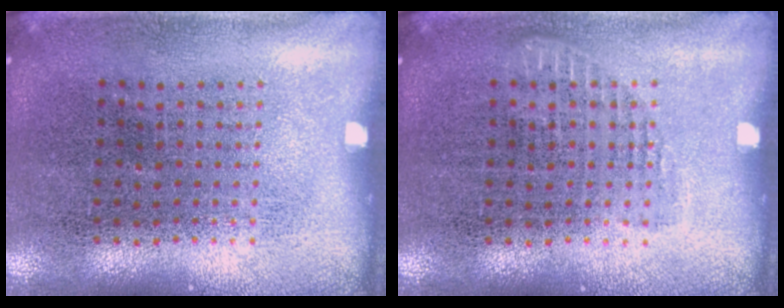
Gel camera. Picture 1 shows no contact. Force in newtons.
{"total": 0.8, "press": 0.8, "slide": 0.2}